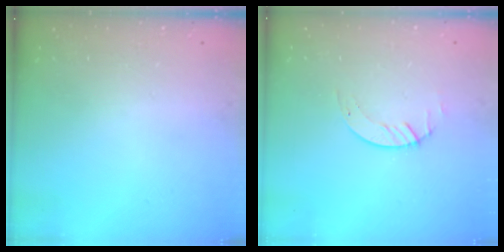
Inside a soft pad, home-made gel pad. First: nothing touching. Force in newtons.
{"total": 1.2, "press": 1.1, "slide": 0.2}